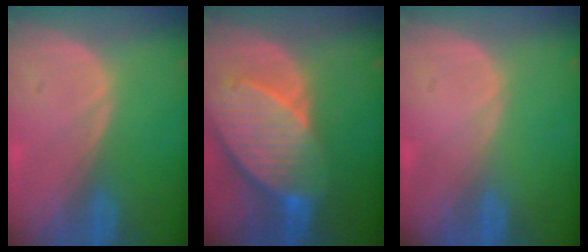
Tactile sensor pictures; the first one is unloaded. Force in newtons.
{"total": 10.7, "press": 9.4, "slide": 5.1}
{"total": 0.0}